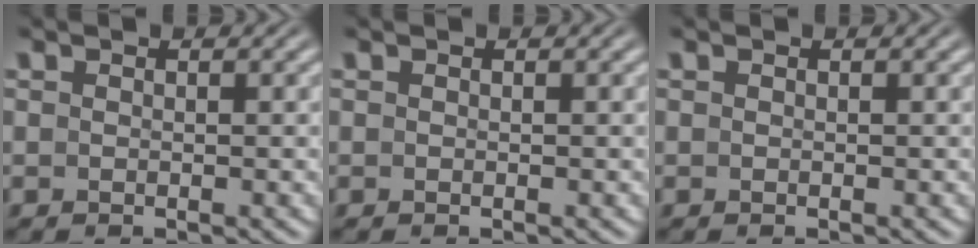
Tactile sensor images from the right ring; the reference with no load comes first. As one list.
[{"total": 0.0}, {"total": 0.0}]